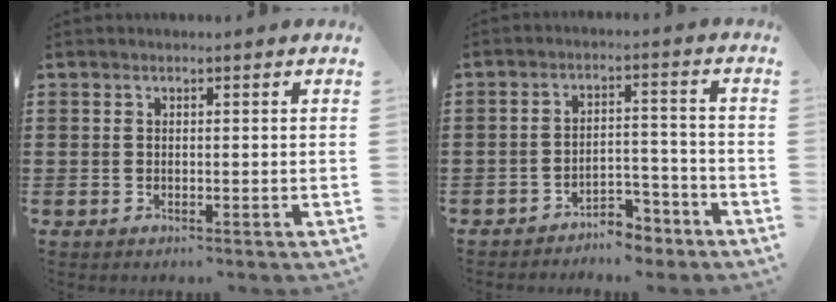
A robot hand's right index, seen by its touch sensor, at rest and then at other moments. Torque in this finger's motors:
{"motor_torque": [0.10, 0.12, 0.08, 0.01]}